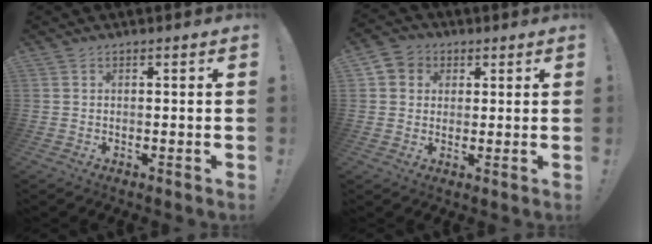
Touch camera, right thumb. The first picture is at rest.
{"total": 5.4, "force": [1.2, 5.1, 1.6], "torque": [-0.016, -0.003, 0.024]}